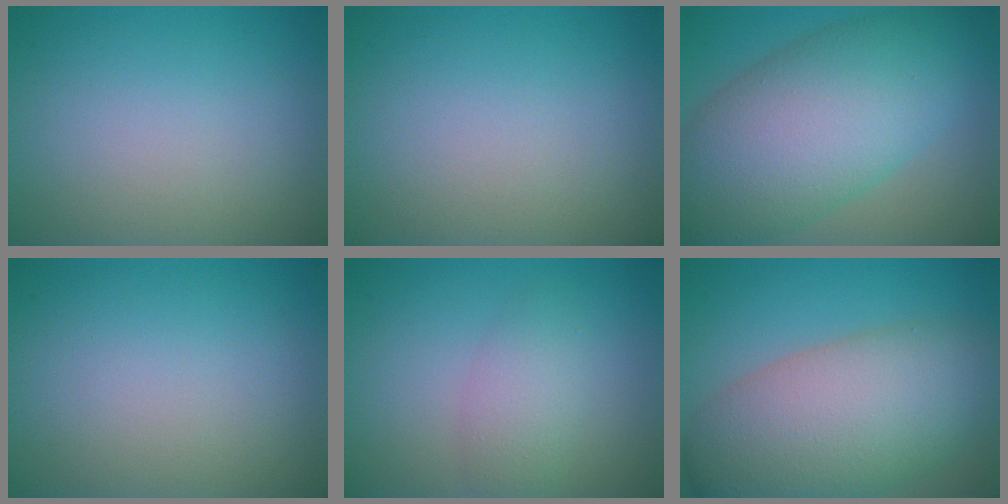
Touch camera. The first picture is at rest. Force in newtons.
{"total": 0.0}
{"total": 11.9, "press": 11.9, "slide": 0.5}
{"total": 0.0}
{"total": 2.7, "press": 2.7, "slide": 0.2}
{"total": 10.9, "press": 10.9, "slide": 0.5}